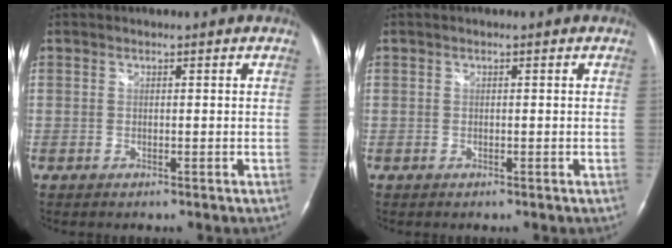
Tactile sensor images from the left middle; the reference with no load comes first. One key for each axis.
{"total": 0.0}